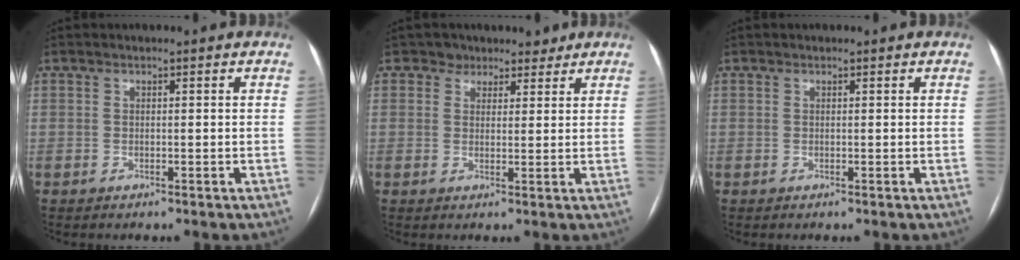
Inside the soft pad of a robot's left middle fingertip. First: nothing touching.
{"total": 4.5, "force": [3.3, 3.0, -0.3], "torque": [0.012, 0.006, 0.038]}
{"total": 0.0}